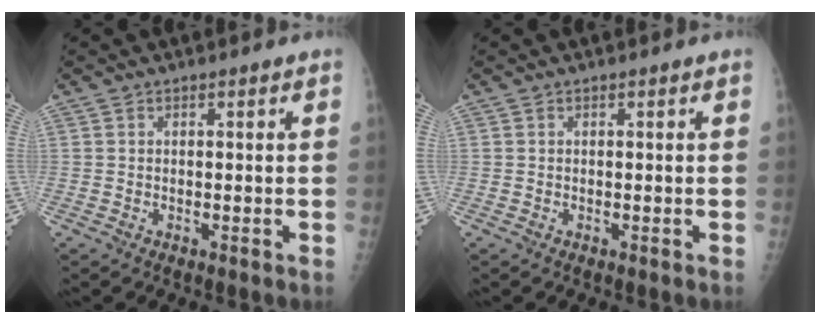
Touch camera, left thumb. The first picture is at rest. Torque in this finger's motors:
{"motor_torque": [-0.01, 0.01, 0.00, 0.00, 0.00]}